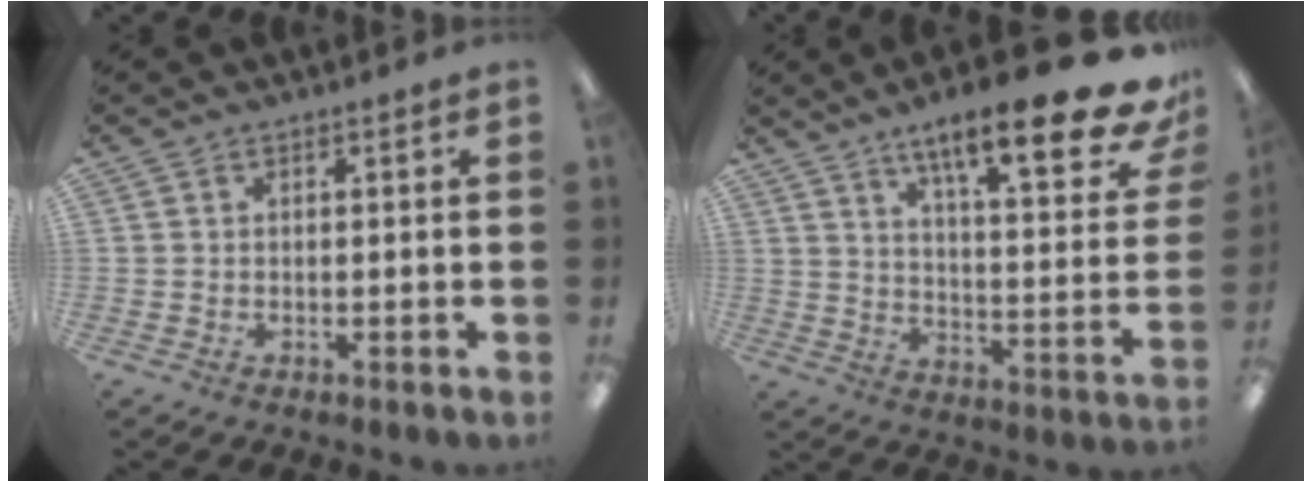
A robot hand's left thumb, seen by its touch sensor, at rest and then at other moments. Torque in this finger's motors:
{"motor_torque": [0.39, 0.44, 1.57, -1.21, 0.33]}